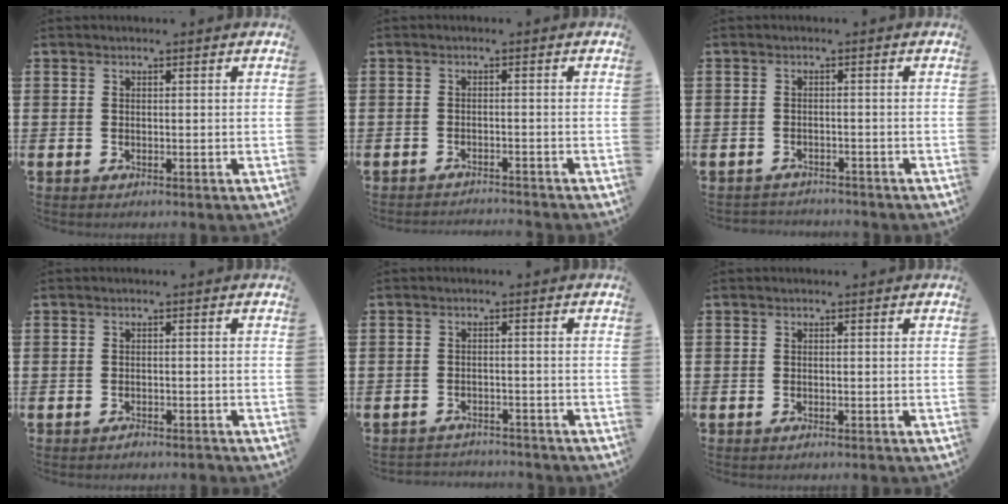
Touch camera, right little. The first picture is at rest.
{"total": 1.3, "force": [-1.3, -0.2, 0.0], "torque": [-0.001, 0.004, -0.027]}
{"total": 1.4, "force": [-1.4, 0.1, -0.2], "torque": [-0.002, 0.002, -0.030]}
{"total": 0.7, "force": [-0.7, 0.1, 0.0], "torque": [-0.005, 0.000, -0.015]}
{"total": 1.9, "force": [-1.9, 0.1, -0.2], "torque": [-0.002, 0.003, -0.042]}
{"total": 0.0}